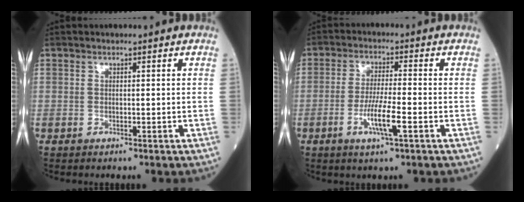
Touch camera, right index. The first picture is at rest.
{"total": 6.2, "force": [-2.4, 0.2, 5.8], "torque": [-0.112, -0.009, -0.044]}